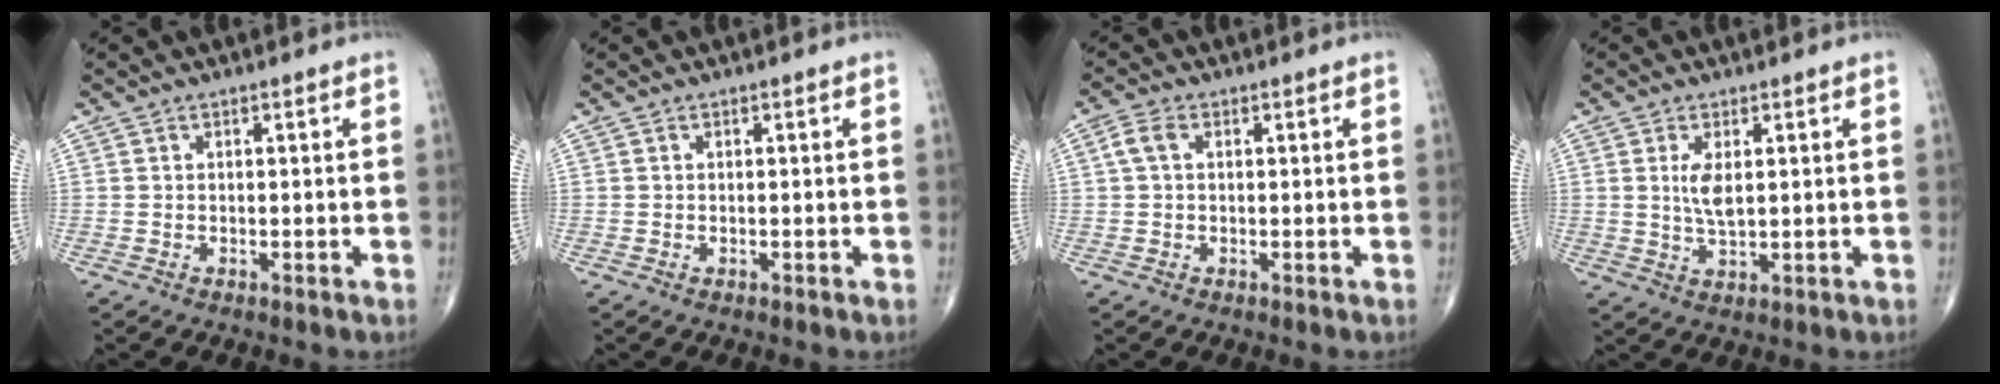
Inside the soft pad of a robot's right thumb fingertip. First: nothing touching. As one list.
[{"total": 0.0}, {"total": 3.1, "force": [0.6, 1.9, 2.3], "torque": [-0.053, 0.011, 0.012]}, {"total": 4.6, "force": [1.0, 1.8, 4.1], "torque": [-0.082, -0.011, 0.024]}]